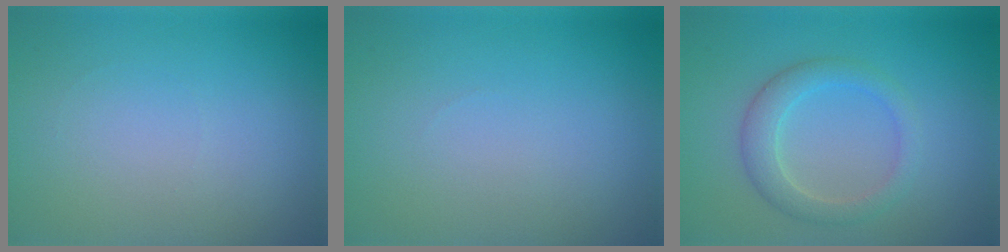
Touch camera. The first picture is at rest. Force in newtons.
{"total": 0.0}
{"total": 2.7, "press": 2.7, "slide": 0.1}